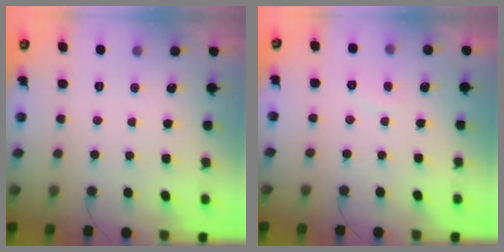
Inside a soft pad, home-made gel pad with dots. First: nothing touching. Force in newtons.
{"total": 2.0, "press": 1.9, "slide": 0.6}